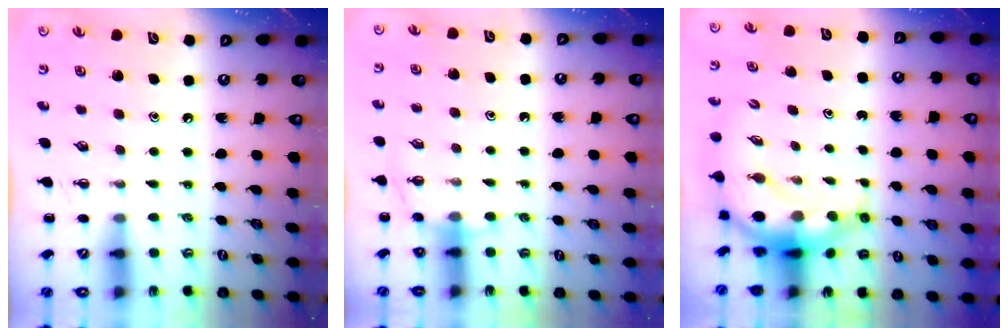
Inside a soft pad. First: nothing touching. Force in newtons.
{"total": 5.5, "press": 5.4, "slide": 1.3}
{"total": 8.9, "press": 8.6, "slide": 2.3}